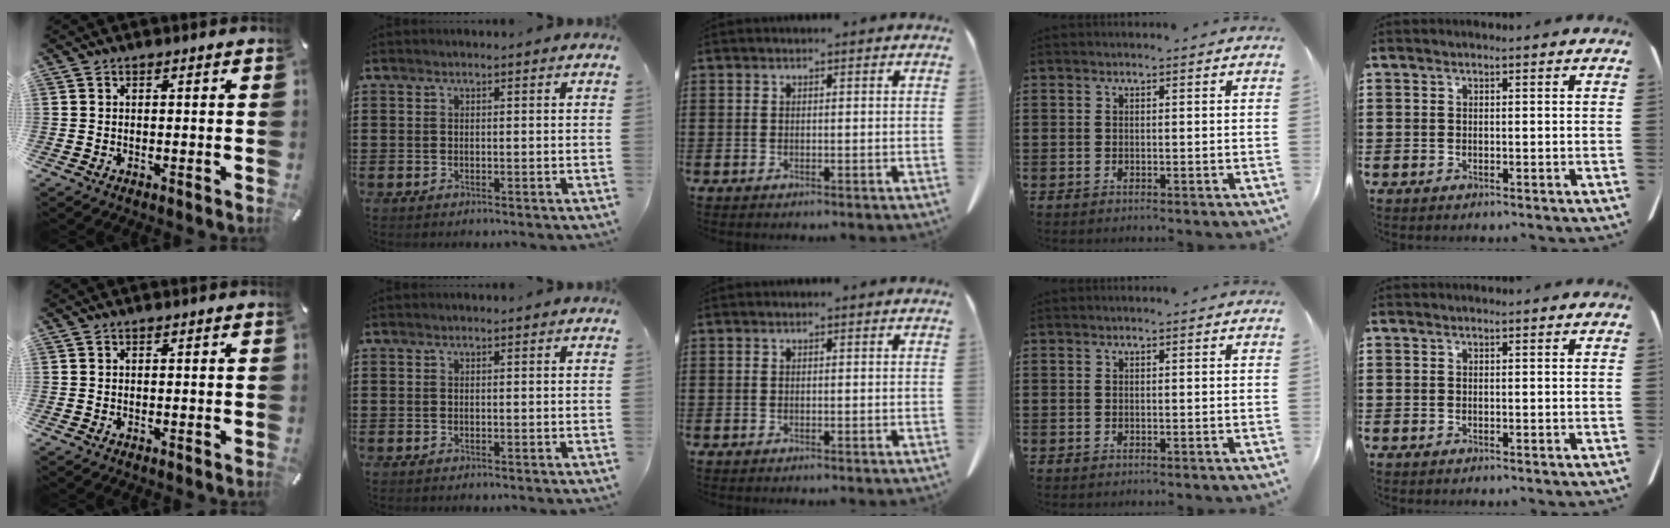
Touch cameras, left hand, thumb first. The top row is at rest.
{}